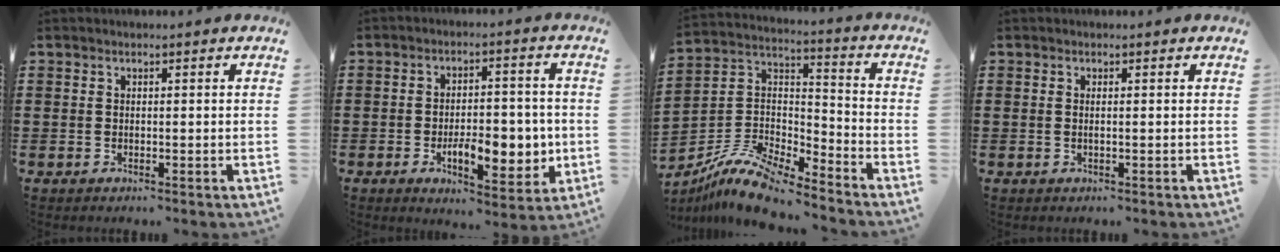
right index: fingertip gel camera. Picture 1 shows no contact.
{"total": 9.3, "force": [-2.3, 4.6, 7.8], "torque": [-0.108, -0.003, -0.036]}
{"total": 11.2, "force": [-9.3, 2.7, 5.5], "torque": [-0.119, 0.021, -0.187]}
{"total": 0.6, "force": [-0.1, -0.1, 0.6], "torque": [-0.012, -0.004, -0.001]}